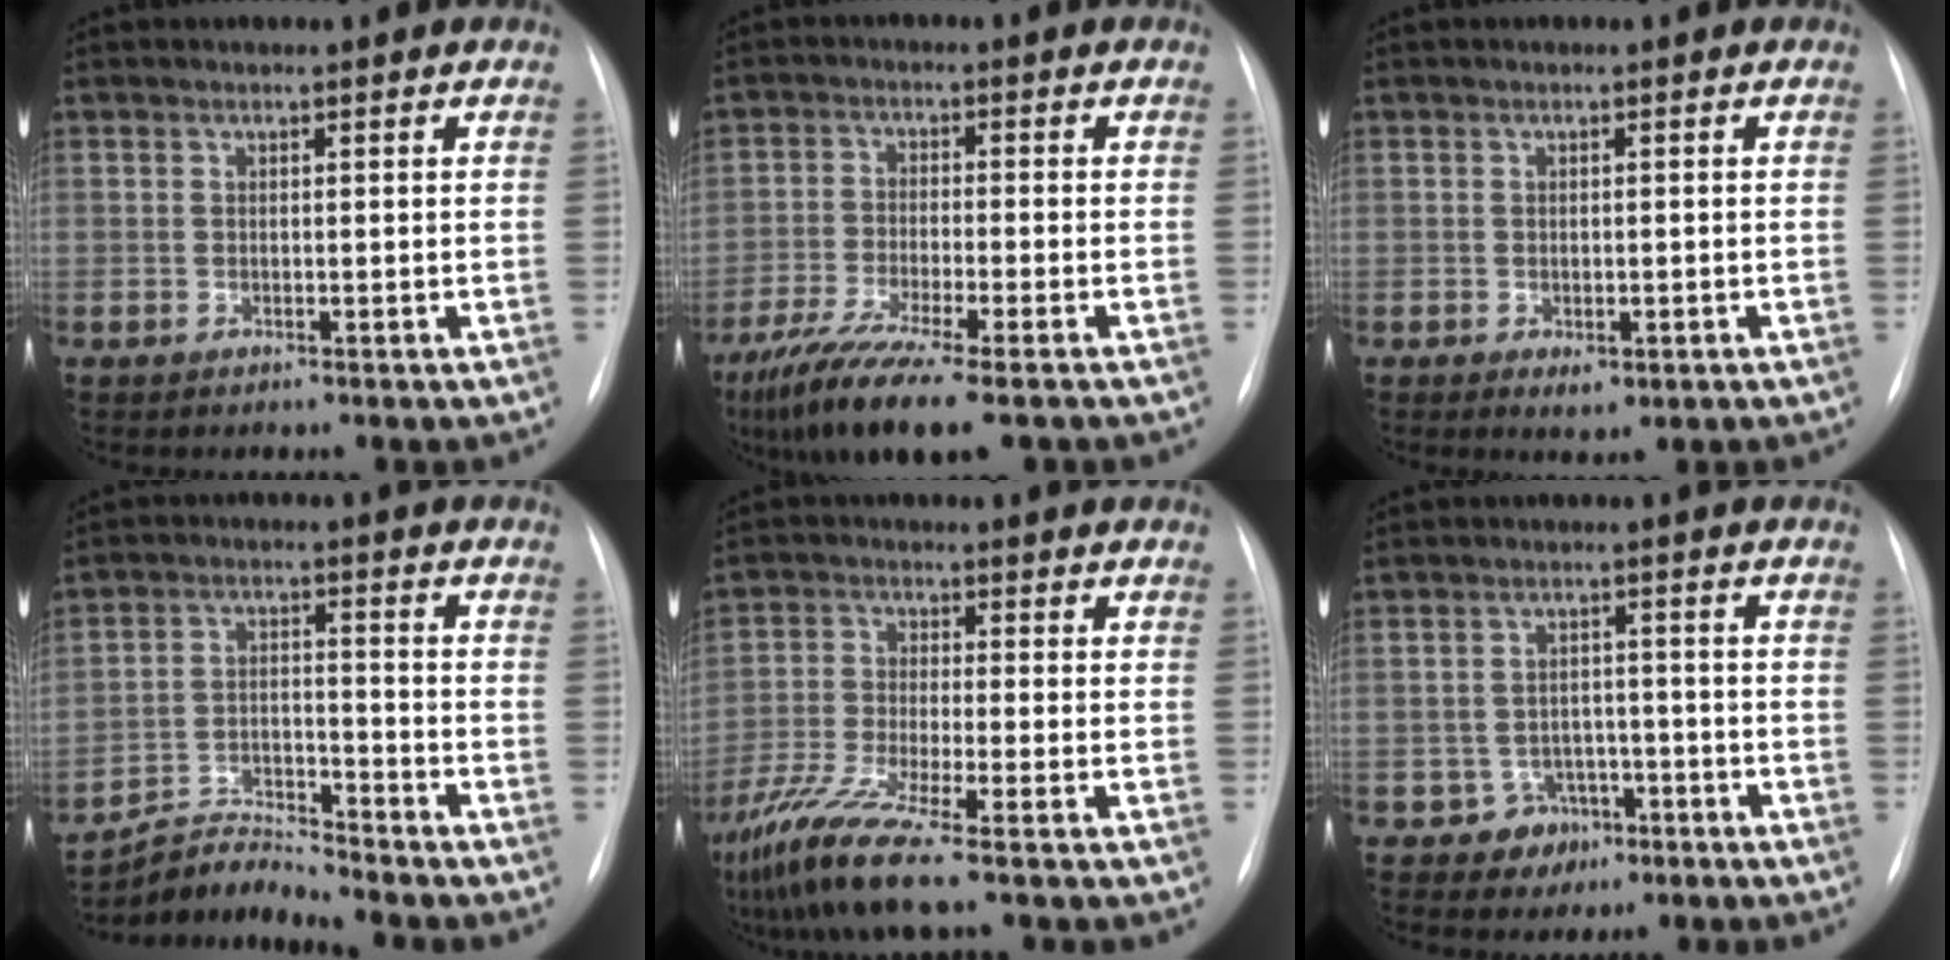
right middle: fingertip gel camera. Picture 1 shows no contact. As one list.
[{"total": 11.9, "force": [-8.4, 1.1, 8.4], "torque": [-0.149, -0.031, -0.140]}, {"total": 2.2, "force": [-0.7, 1.0, 1.8], "torque": [-0.021, -0.003, -0.001]}, {"total": 6.6, "force": [-6.4, -1.2, -0.9], "torque": [0.002, 0.004, -0.115]}, {"total": 8.9, "force": [-6.0, -0.6, 6.5], "torque": [-0.140, -0.034, -0.120]}, {"total": 4.1, "force": [-2.1, 3.5, 0.4], "torque": [0.006, 0.015, -0.025]}]